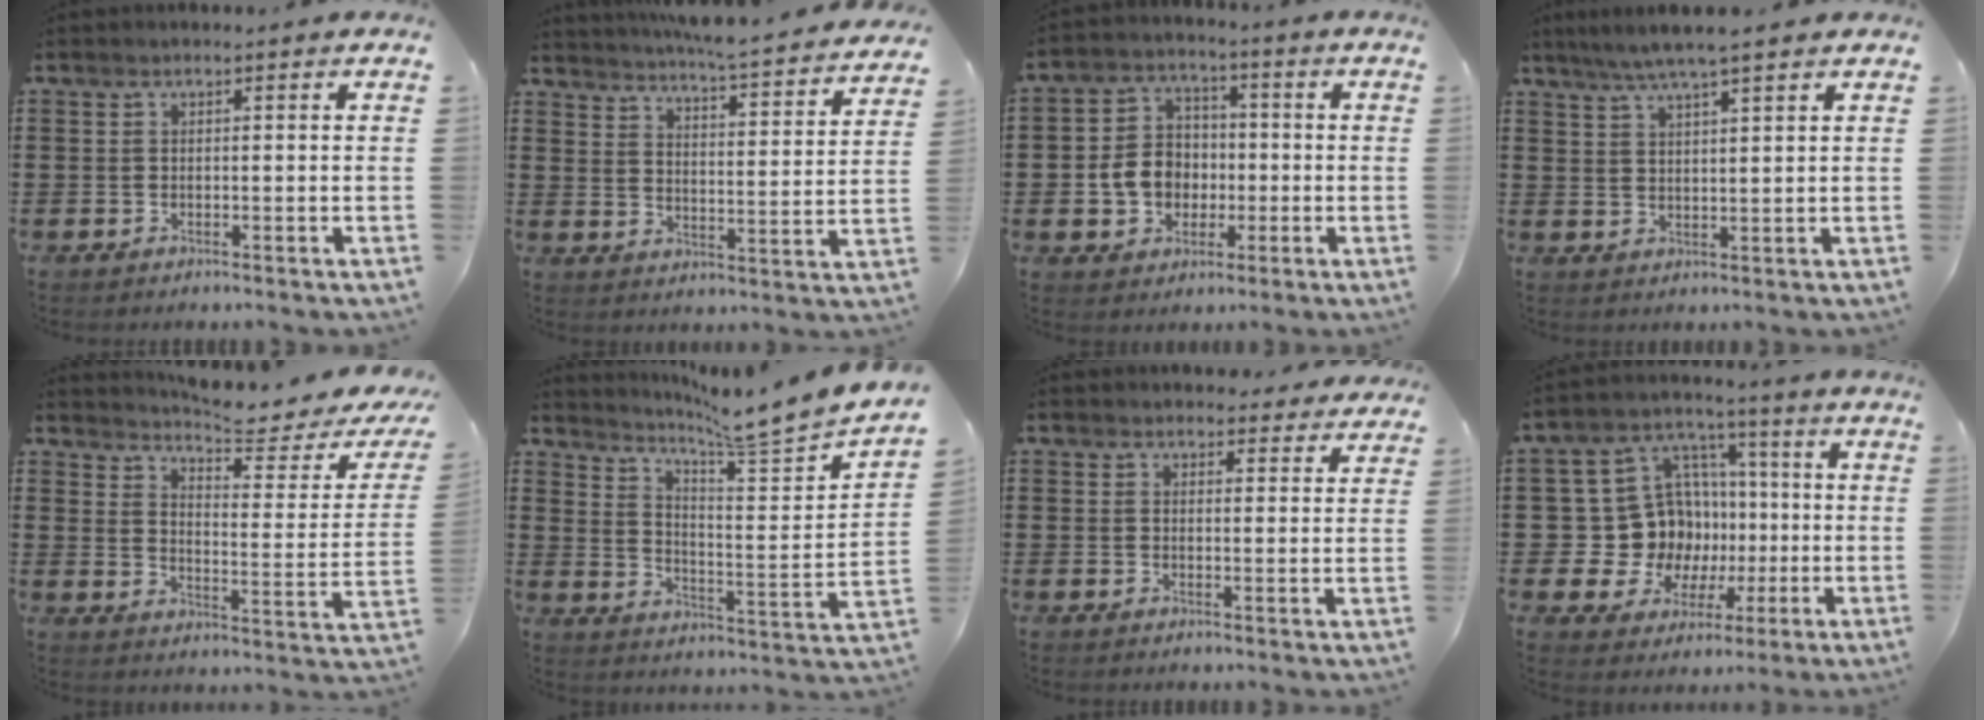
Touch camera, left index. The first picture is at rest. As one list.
[{"total": 5.0, "force": [4.8, -0.8, 1.2], "torque": [-0.040, -0.049, 0.074]}, {"total": 7.3, "force": [-1.2, 6.4, 3.2], "torque": [-0.081, 0.015, -0.024]}, {"total": 4.8, "force": [3.9, -0.1, 2.8], "torque": [-0.062, -0.006, 0.069]}, {"total": 5.8, "force": [5.2, 0.2, 2.7], "torque": [-0.062, -0.043, 0.083]}, {"total": 6.4, "force": [5.8, -1.1, 2.4], "torque": [-0.059, -0.063, 0.085]}, {"total": 3.5, "force": [3.4, 0.8, 0.5], "torque": [-0.001, -0.014, 0.061]}, {"total": 12.3, "force": [-0.2, 11.7, 3.8], "torque": [-0.115, -0.002, 0.012]}]